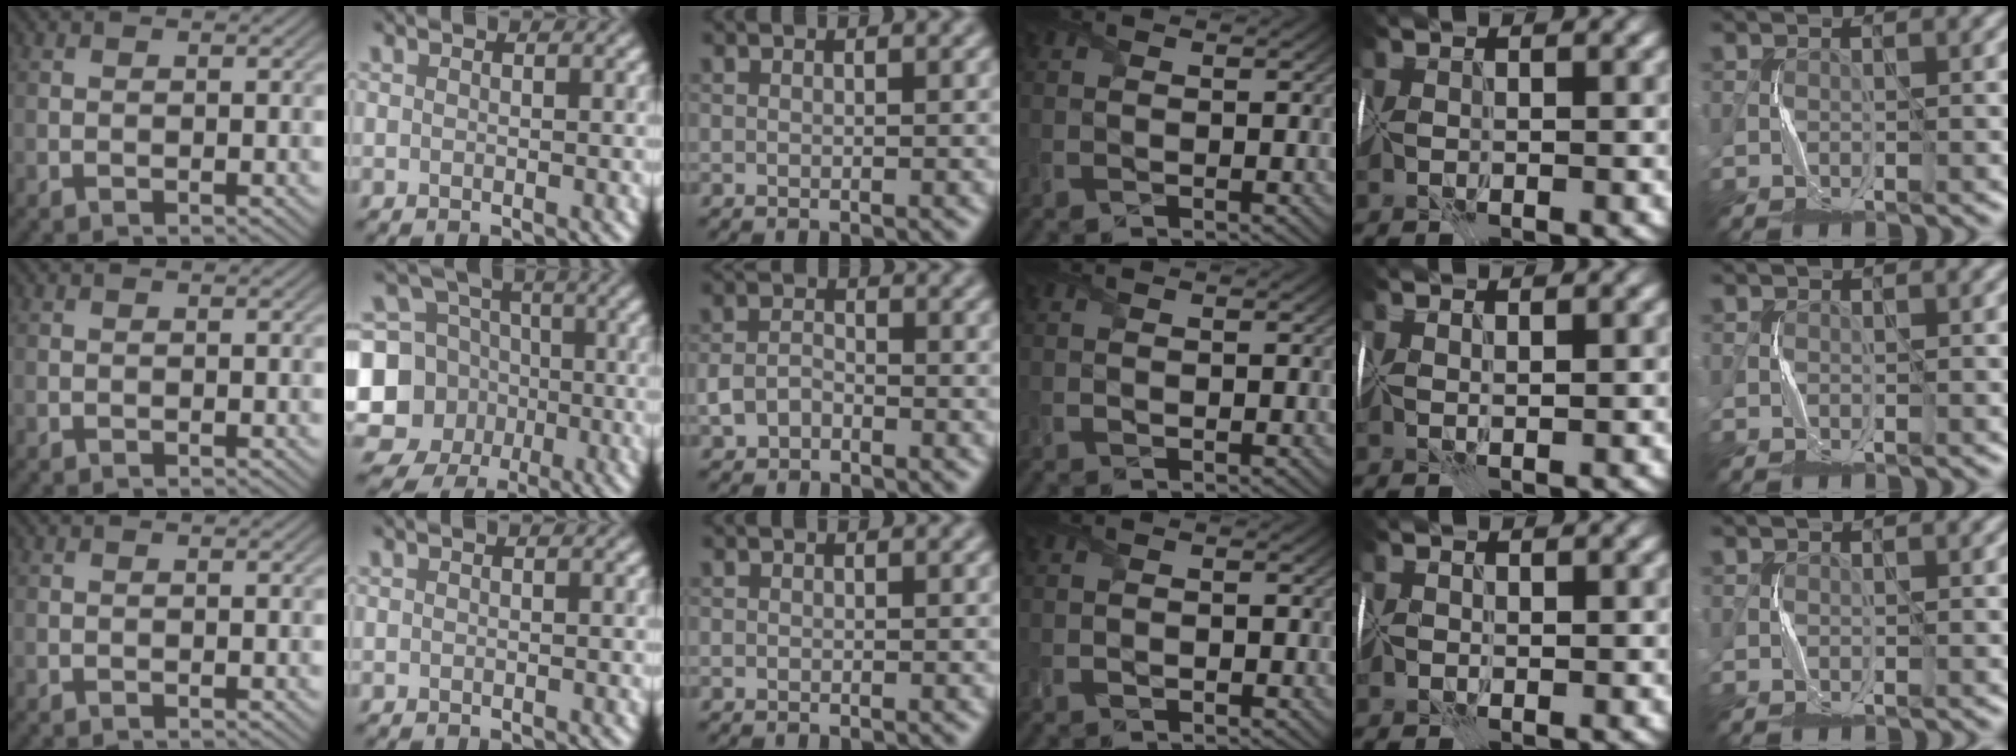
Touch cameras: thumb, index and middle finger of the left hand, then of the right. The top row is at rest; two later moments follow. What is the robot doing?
{"motion": "wrap", "object": "cellophane"}